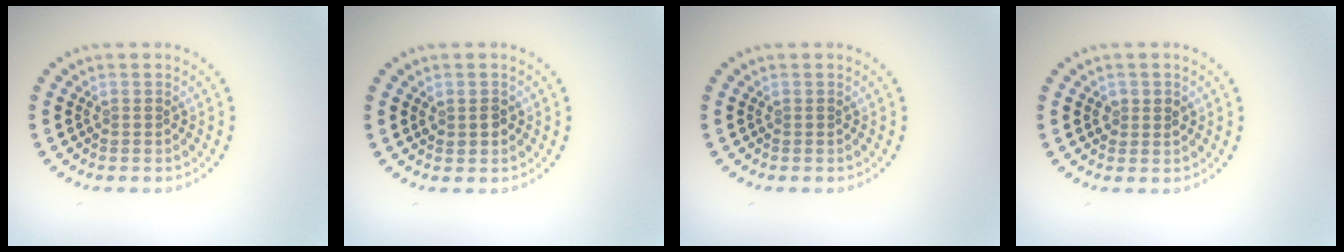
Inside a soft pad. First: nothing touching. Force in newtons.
{"total": 1.3, "press": 1.2, "slide": 0.3}
{"total": 0.0}
{"total": 1.5, "press": 1.4, "slide": 0.3}